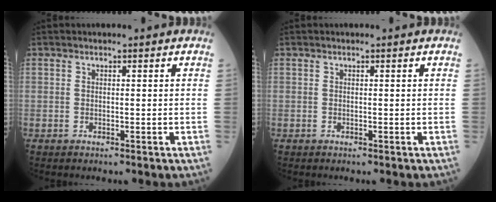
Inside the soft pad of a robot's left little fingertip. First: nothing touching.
{"total": 0.0}